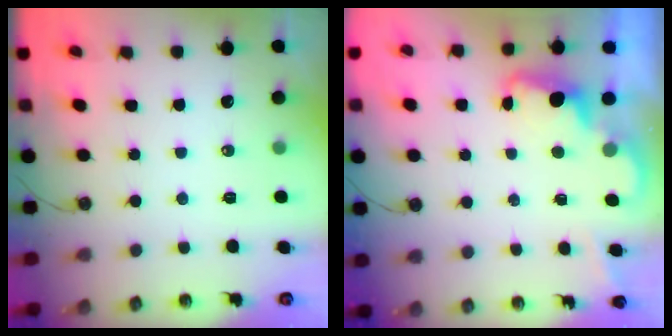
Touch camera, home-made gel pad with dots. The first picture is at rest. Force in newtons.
{"total": 2.5, "press": 2.4, "slide": 0.5}